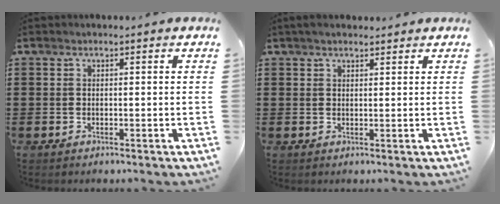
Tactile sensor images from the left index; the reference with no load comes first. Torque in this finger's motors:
{"motor_torque": [0.90, 0.77, 0.03, 0.03]}